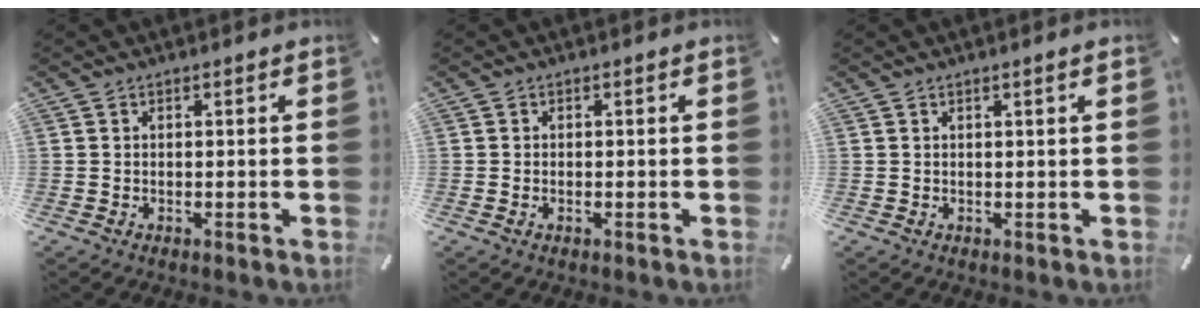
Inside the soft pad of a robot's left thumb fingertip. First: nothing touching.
{"total": 0.9, "force": [-0.3, 0.2, 0.8], "torque": [-0.014, -0.001, -0.005]}
{"total": 1.2, "force": [0.3, -0.1, 1.1], "torque": [-0.018, -0.002, 0.006]}